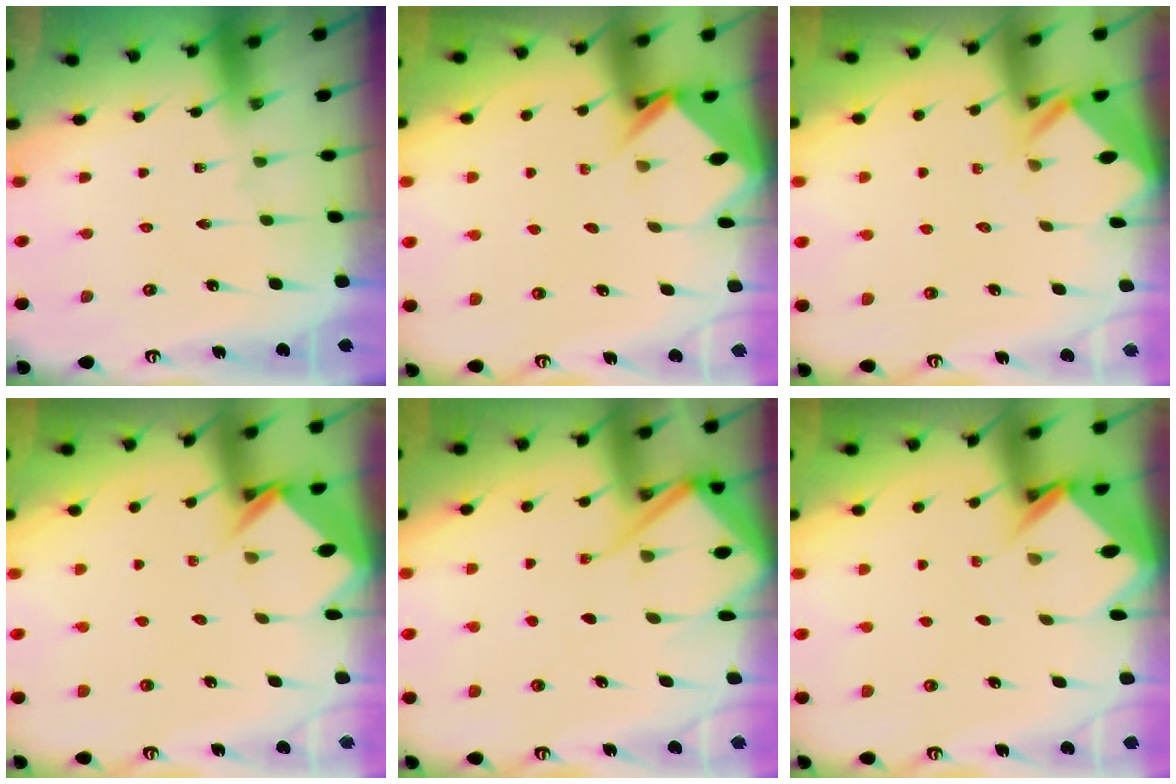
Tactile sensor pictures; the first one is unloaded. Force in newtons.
{"total": 3.4, "press": 3.4, "slide": 0.3}
{"total": 2.6, "press": 2.6, "slide": 0.1}
{"total": 3.8, "press": 3.8, "slide": 0.3}
{"total": 8.5, "press": 8.4, "slide": 0.7}
{"total": 2.9, "press": 2.9, "slide": 0.2}